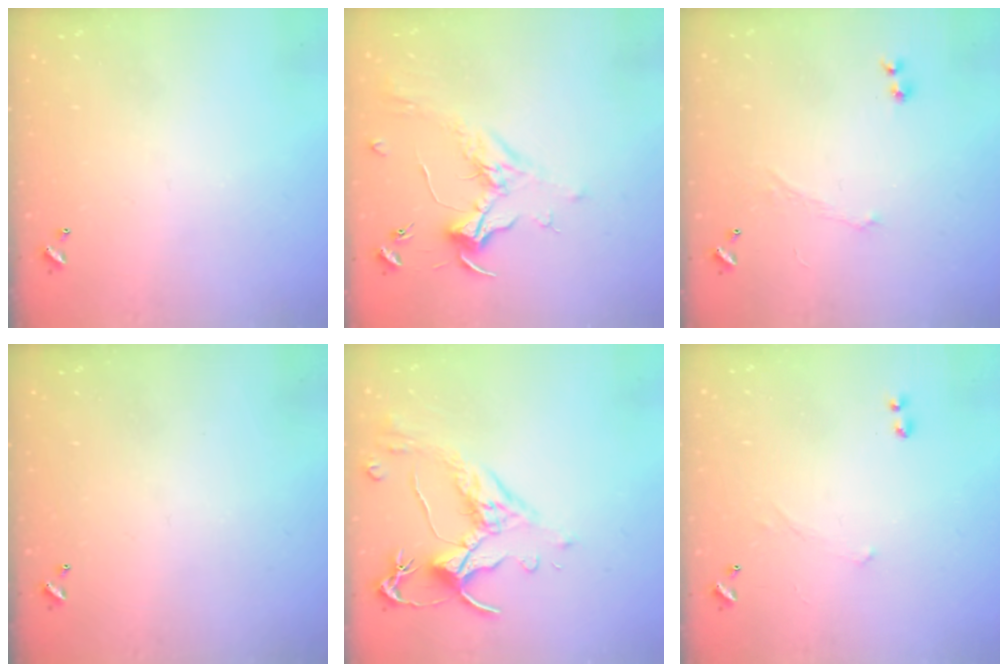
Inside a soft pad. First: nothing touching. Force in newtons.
{"total": 1.9, "press": 1.7, "slide": 0.7}
{"total": 1.2, "press": 1.0, "slide": 0.8}
{"total": 0.0}
{"total": 2.5, "press": 2.2, "slide": 1.3}
{"total": 1.7, "press": 1.7, "slide": 0.4}